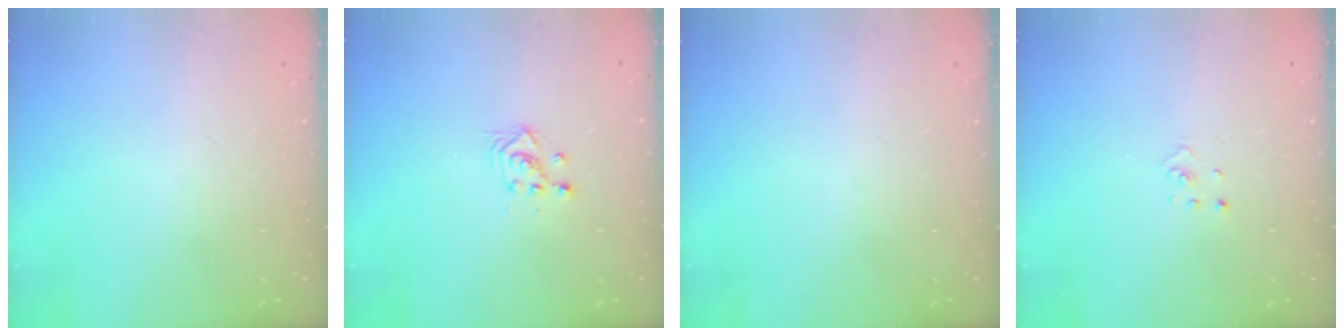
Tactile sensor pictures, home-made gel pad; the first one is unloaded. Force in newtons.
{"total": 2.3, "press": 2.3, "slide": 0.1}
{"total": 0.0}
{"total": 1.1, "press": 1.1, "slide": 0.1}